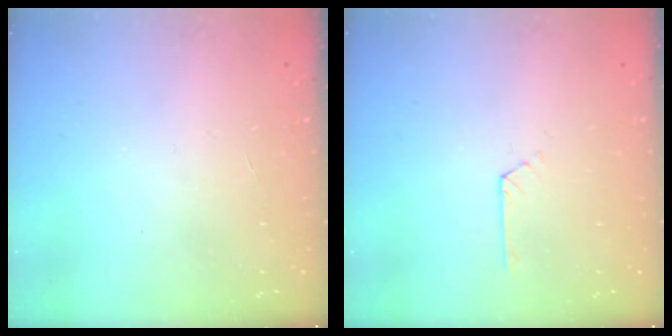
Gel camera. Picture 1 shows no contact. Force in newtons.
{"total": 2.0, "press": 2.0, "slide": 0.2}